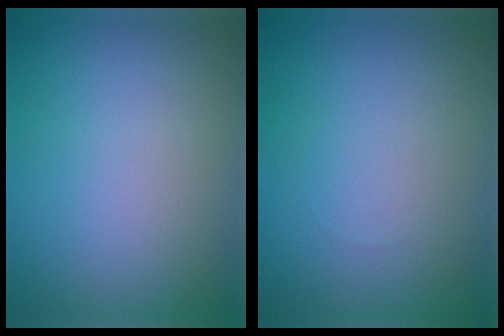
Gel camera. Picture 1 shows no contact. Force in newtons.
{"total": 0.0}